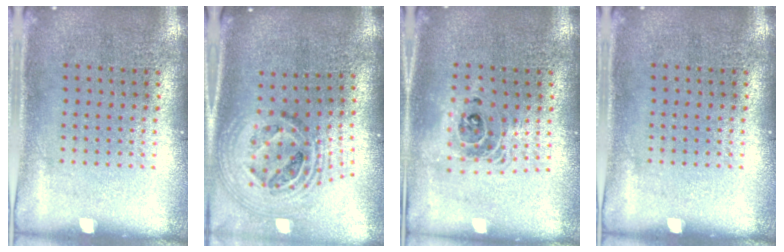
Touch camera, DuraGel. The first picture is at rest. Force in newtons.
{"total": 2.0, "press": 1.5, "slide": 1.3}
{"total": 1.5, "press": 1.3, "slide": 0.9}
{"total": 0.0}